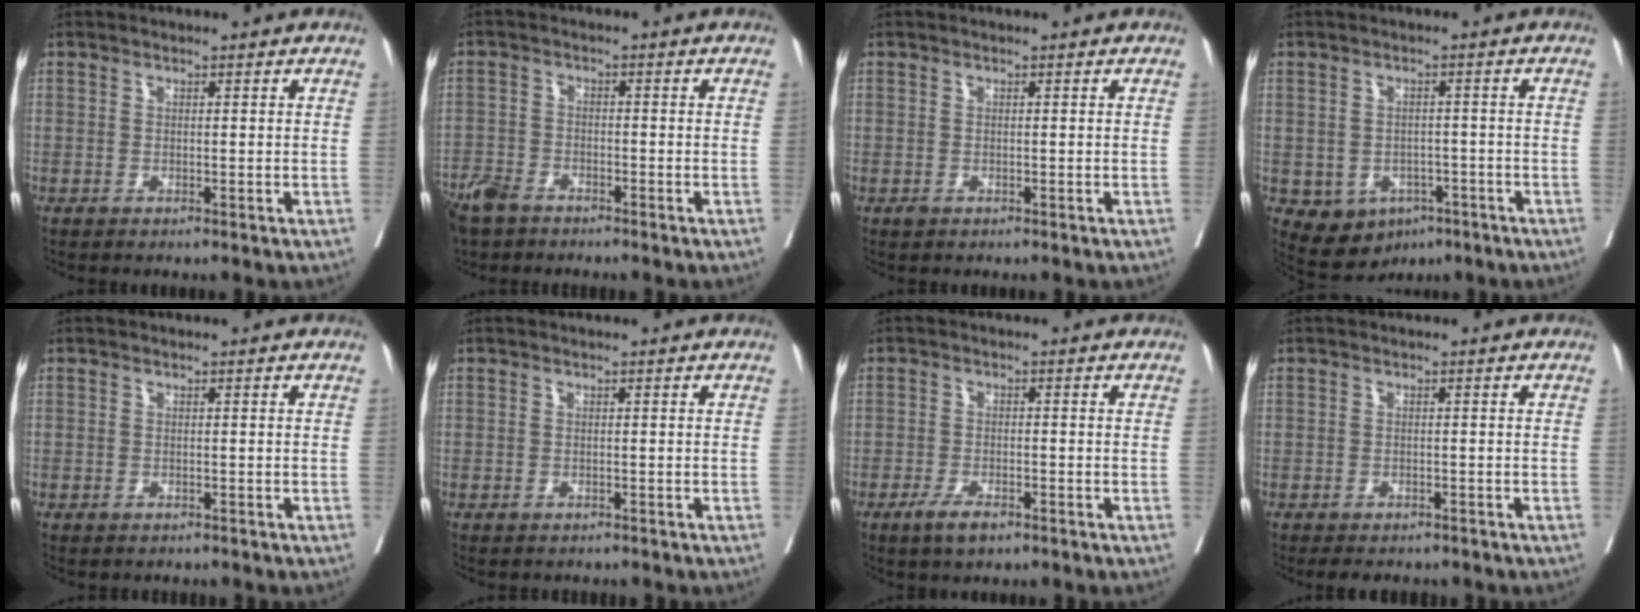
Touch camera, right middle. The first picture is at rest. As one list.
[{"total": 5.7, "force": [-4.7, 2.4, 2.3], "torque": [-0.050, -0.009, -0.090]}, {"total": 0.6, "force": [-0.3, 0.4, 0.3], "torque": [-0.006, 0.000, -0.004]}, {"total": 7.0, "force": [-3.4, 5.3, 2.9], "torque": [-0.041, 0.011, -0.035]}, {"total": 1.7, "force": [-1.5, 0.6, 0.3], "torque": [-0.009, -0.003, -0.021]}, {"total": 2.0, "force": [-1.9, 0.7, 0.3], "torque": [-0.007, -0.002, -0.026]}, {"total": 3.5, "force": [-2.4, 1.0, 2.4], "torque": [-0.049, -0.002, -0.040]}, {"total": 5.2, "force": [-4.6, 1.9, 1.6], "torque": [-0.013, -0.003, -0.058]}]